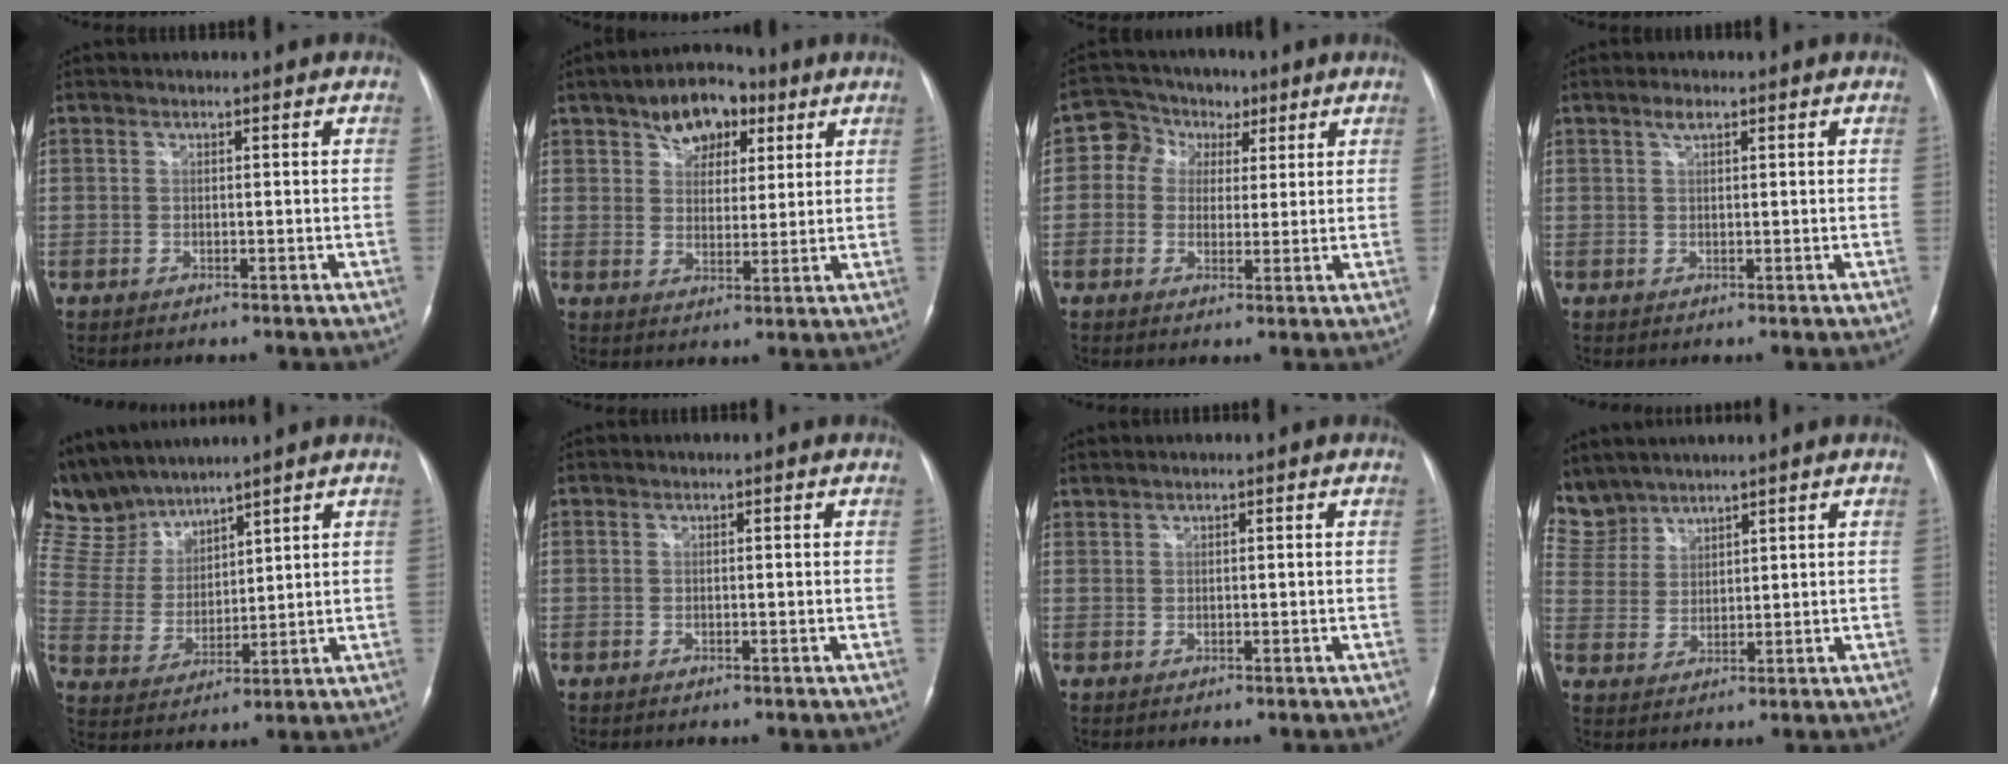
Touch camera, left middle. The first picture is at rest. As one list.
[{"total": 8.3, "force": [4.5, 4.9, 5.0], "torque": [-0.075, 0.020, 0.071]}, {"total": 6.4, "force": [2.2, 5.5, 2.3], "torque": [-0.040, 0.032, 0.036]}, {"total": 1.6, "force": [1.0, 0.5, 1.1], "torque": [-0.024, 0.004, 0.019]}, {"total": 9.7, "force": [9.2, 2.5, 1.7], "torque": [-0.060, 0.019, 0.201]}, {"total": 0.0}, {"total": 0.7, "force": [0.7, 0.0, 0.1], "torque": [-0.009, 0.008, 0.021]}, {"total": 7.4, "force": [6.8, 2.9, 0.0], "torque": [-0.011, 0.011, 0.154]}]